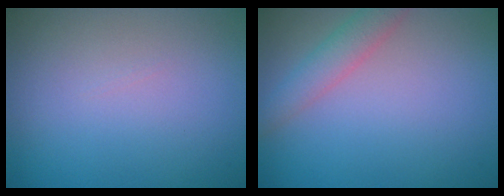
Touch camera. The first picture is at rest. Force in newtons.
{"total": 2.4, "press": 2.4, "slide": 0.1}